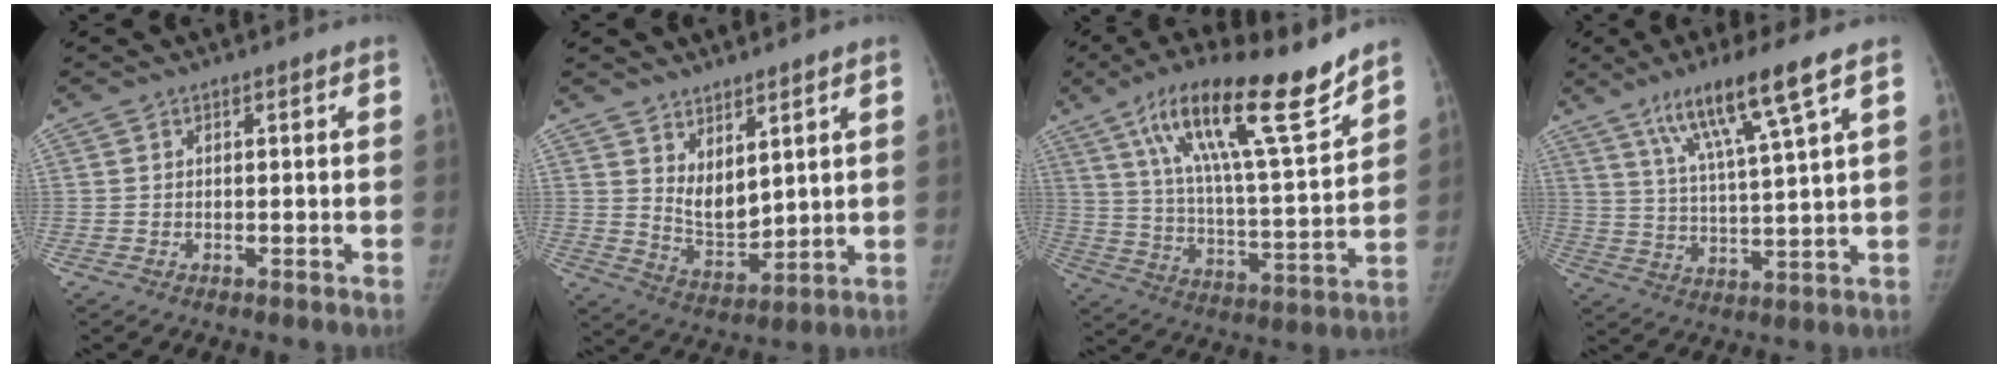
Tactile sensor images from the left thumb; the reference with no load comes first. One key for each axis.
{"total": 7.3, "fx": 4.1, "fy": 3.4, "fz": 5.0, "tx": -0.069, "ty": -0.047, "tz": 0.089}
{"total": 21.9, "fx": 14.4, "fy": 4.0, "fz": 15.9, "tx": -0.247, "ty": -0.057, "tz": 0.245}
{"total": 12.8, "fx": 7.4, "fy": 0.2, "fz": 10.4, "tx": -0.190, "ty": -0.028, "tz": 0.138}